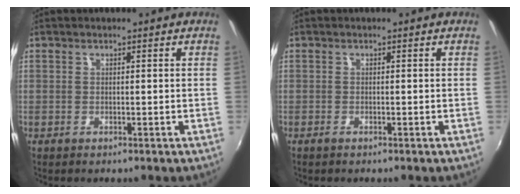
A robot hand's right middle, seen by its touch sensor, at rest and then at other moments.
{"total": 0.7, "force": [-0.6, 0.2, 0.3], "torque": [-0.007, -0.003, -0.013]}